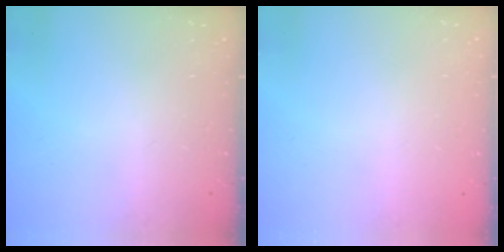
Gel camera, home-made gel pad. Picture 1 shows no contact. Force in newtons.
{"total": 0.0}